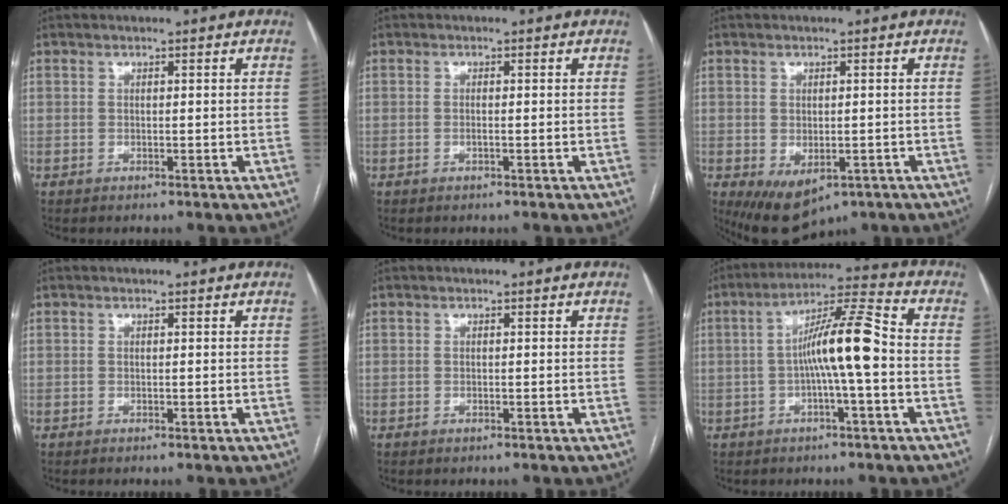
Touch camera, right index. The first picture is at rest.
{"total": 0.6, "force": [-0.2, 0.0, 0.6], "torque": [-0.013, -0.001, -0.002]}
{"total": 7.6, "force": [-3.6, 4.3, 5.1], "torque": [-0.078, -0.014, -0.041]}
{"total": 0.0}
{"total": 0.0}
{"total": 10.0, "force": [-1.1, 0.3, 10.0], "torque": [-0.174, 0.023, -0.026]}